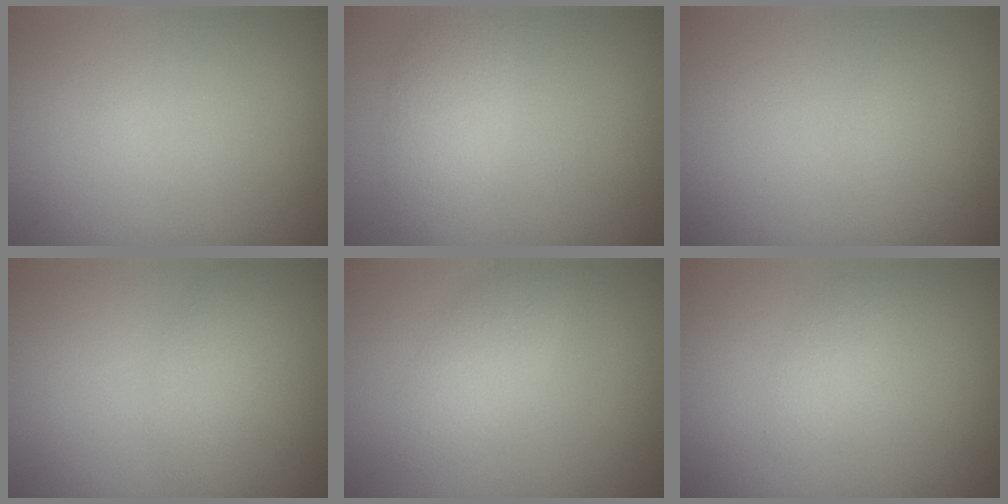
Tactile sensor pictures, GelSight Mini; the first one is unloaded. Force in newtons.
{"total": 2.9, "press": 2.9, "slide": 0.1}
{"total": 0.0}
{"total": 1.7, "press": 1.7, "slide": 0.1}
{"total": 2.4, "press": 2.4, "slide": 0.2}
{"total": 1.1, "press": 1.1, "slide": 0.1}